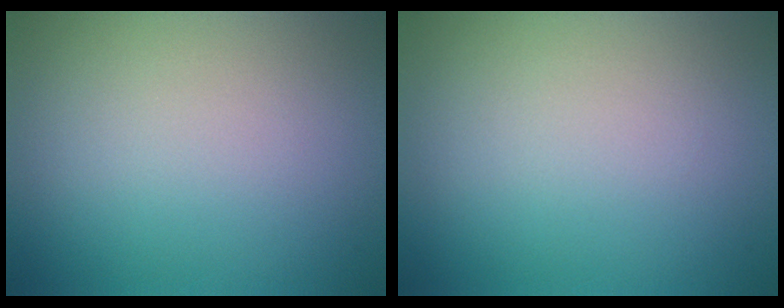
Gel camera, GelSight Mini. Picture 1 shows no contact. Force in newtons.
{"total": 0.0}